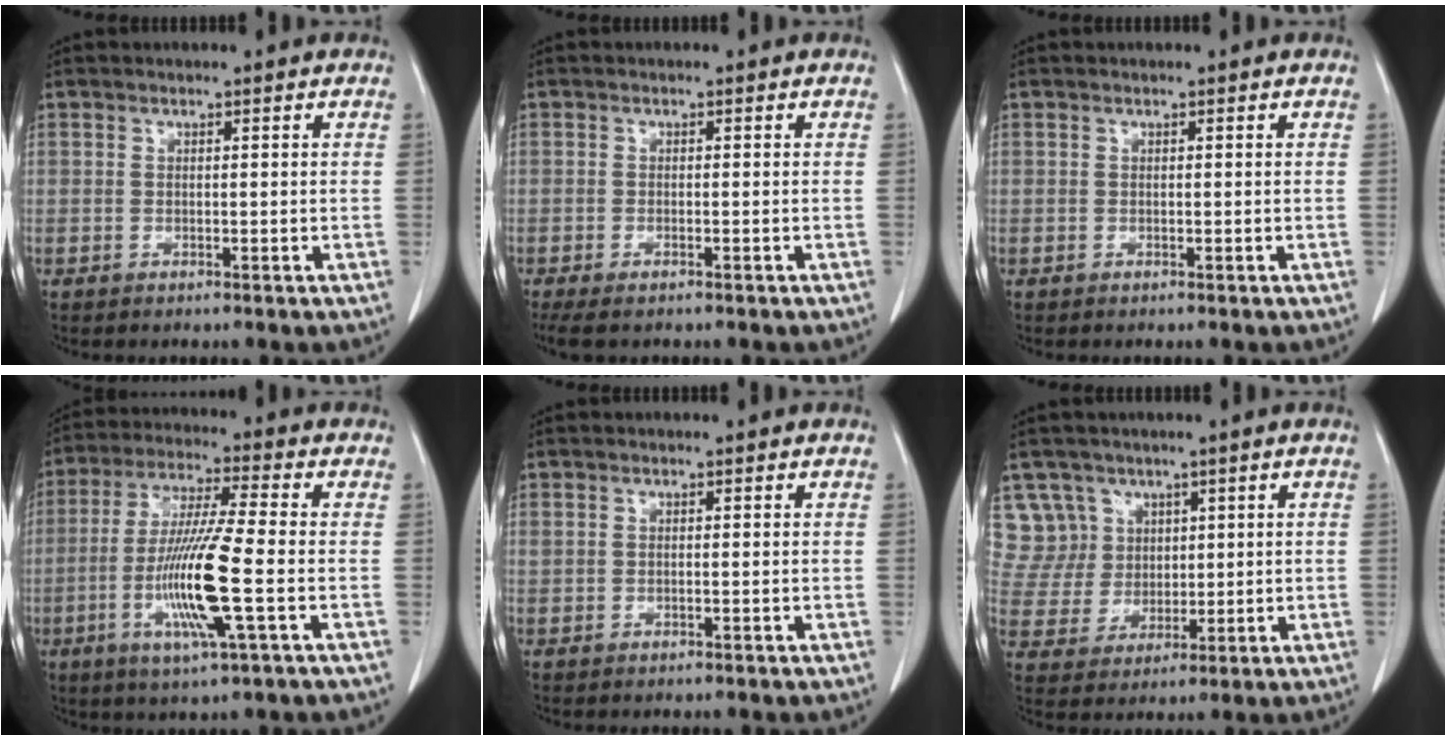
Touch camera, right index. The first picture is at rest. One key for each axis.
{"total": 3.6, "fx": -2.7, "fy": 1.1, "fz": 2.1, "tx": -0.034, "ty": -0.012, "tz": -0.038}
{"total": 0.0}
{"total": 13.1, "fx": -3.2, "fy": 0.0, "fz": 12.7, "tx": -0.254, "ty": -0.016, "tz": -0.066}
{"total": 0.0}
{"total": 7.6, "fx": 4.0, "fy": 6.5, "fz": -0.4, "tx": 0.009, "ty": 0.019, "tz": 0.089}